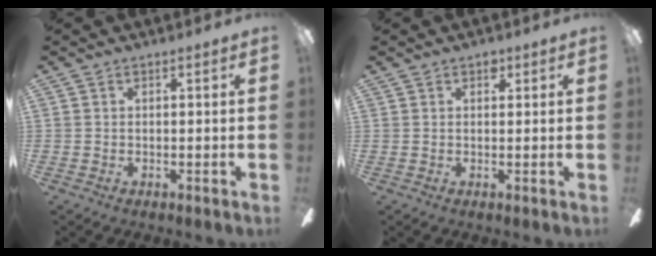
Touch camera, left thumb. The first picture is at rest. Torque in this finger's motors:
{"motor_torque": [0.29, -0.02, 0.25, -0.10, 0.00]}